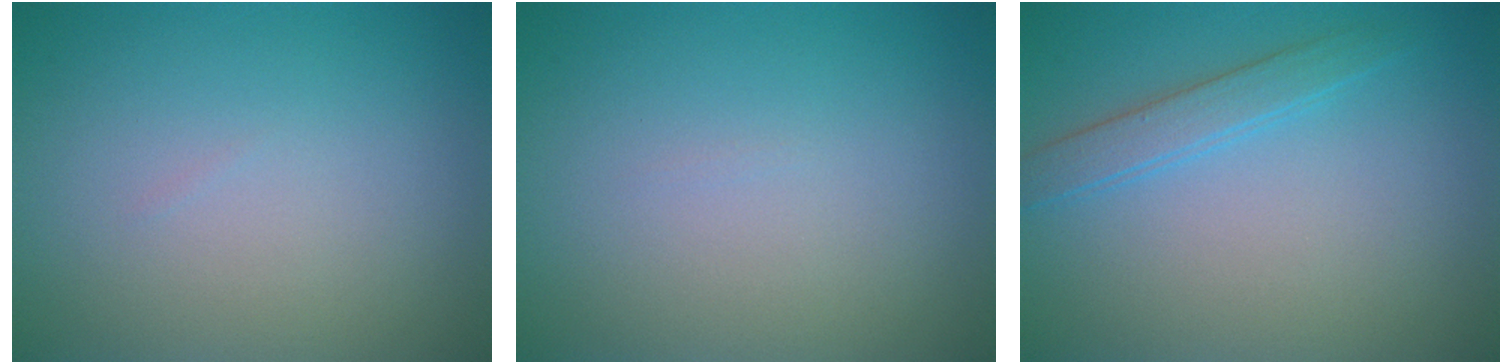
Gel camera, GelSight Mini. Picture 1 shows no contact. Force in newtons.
{"total": 0.0}
{"total": 2.1, "press": 2.1, "slide": 0.1}